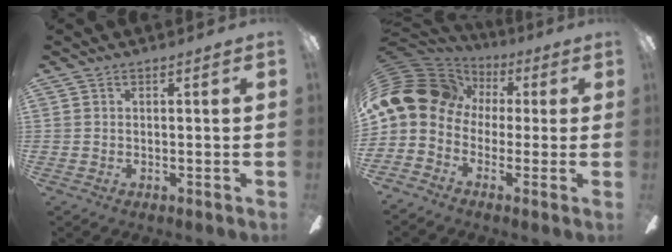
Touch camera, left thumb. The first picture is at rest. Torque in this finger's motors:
{"motor_torque": [0.65, 1.23, 0.64, 0.77, 0.21]}